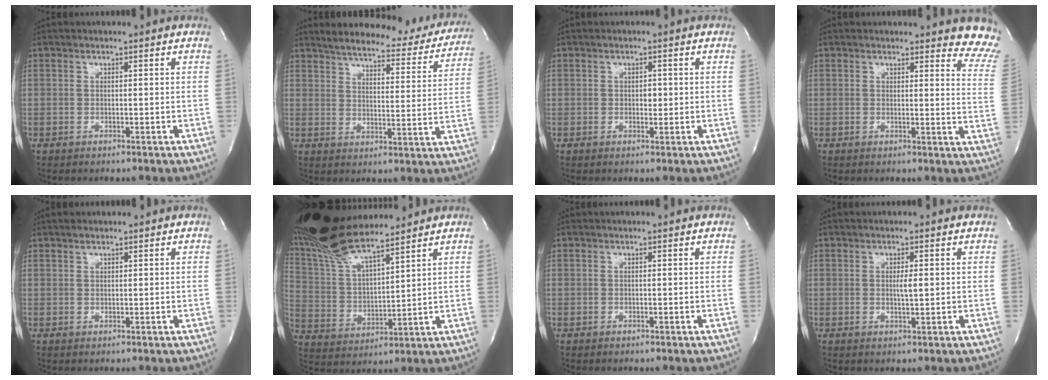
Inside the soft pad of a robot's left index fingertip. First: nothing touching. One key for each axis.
{"total": 21.6, "fx": 19.5, "fy": 5.2, "fz": 7.6, "tx": -0.105, "ty": -0.036, "tz": 0.234}
{"total": 1.6, "fx": -0.2, "fy": 1.0, "fz": 1.3, "tx": -0.018, "ty": -0.003, "tz": -0.003}
{"total": 7.7, "fx": 7.3, "fy": 1.4, "fz": 1.9, "tx": 0.009, "ty": -0.050, "tz": 0.043}
{"total": 1.2, "fx": 0.9, "fy": 0.6, "fz": 0.6, "tx": -0.013, "ty": 0.001, "tz": 0.015}
{"total": 15.5, "fx": 13.7, "fy": 1.8, "fz": 7.1, "tx": -0.154, "ty": 0.005, "tz": 0.273}
{"total": 0.0}
{"total": 1.9, "fx": 0.0, "fy": 0.3, "fz": 1.8, "tx": -0.034, "ty": -0.005, "tz": -0.001}